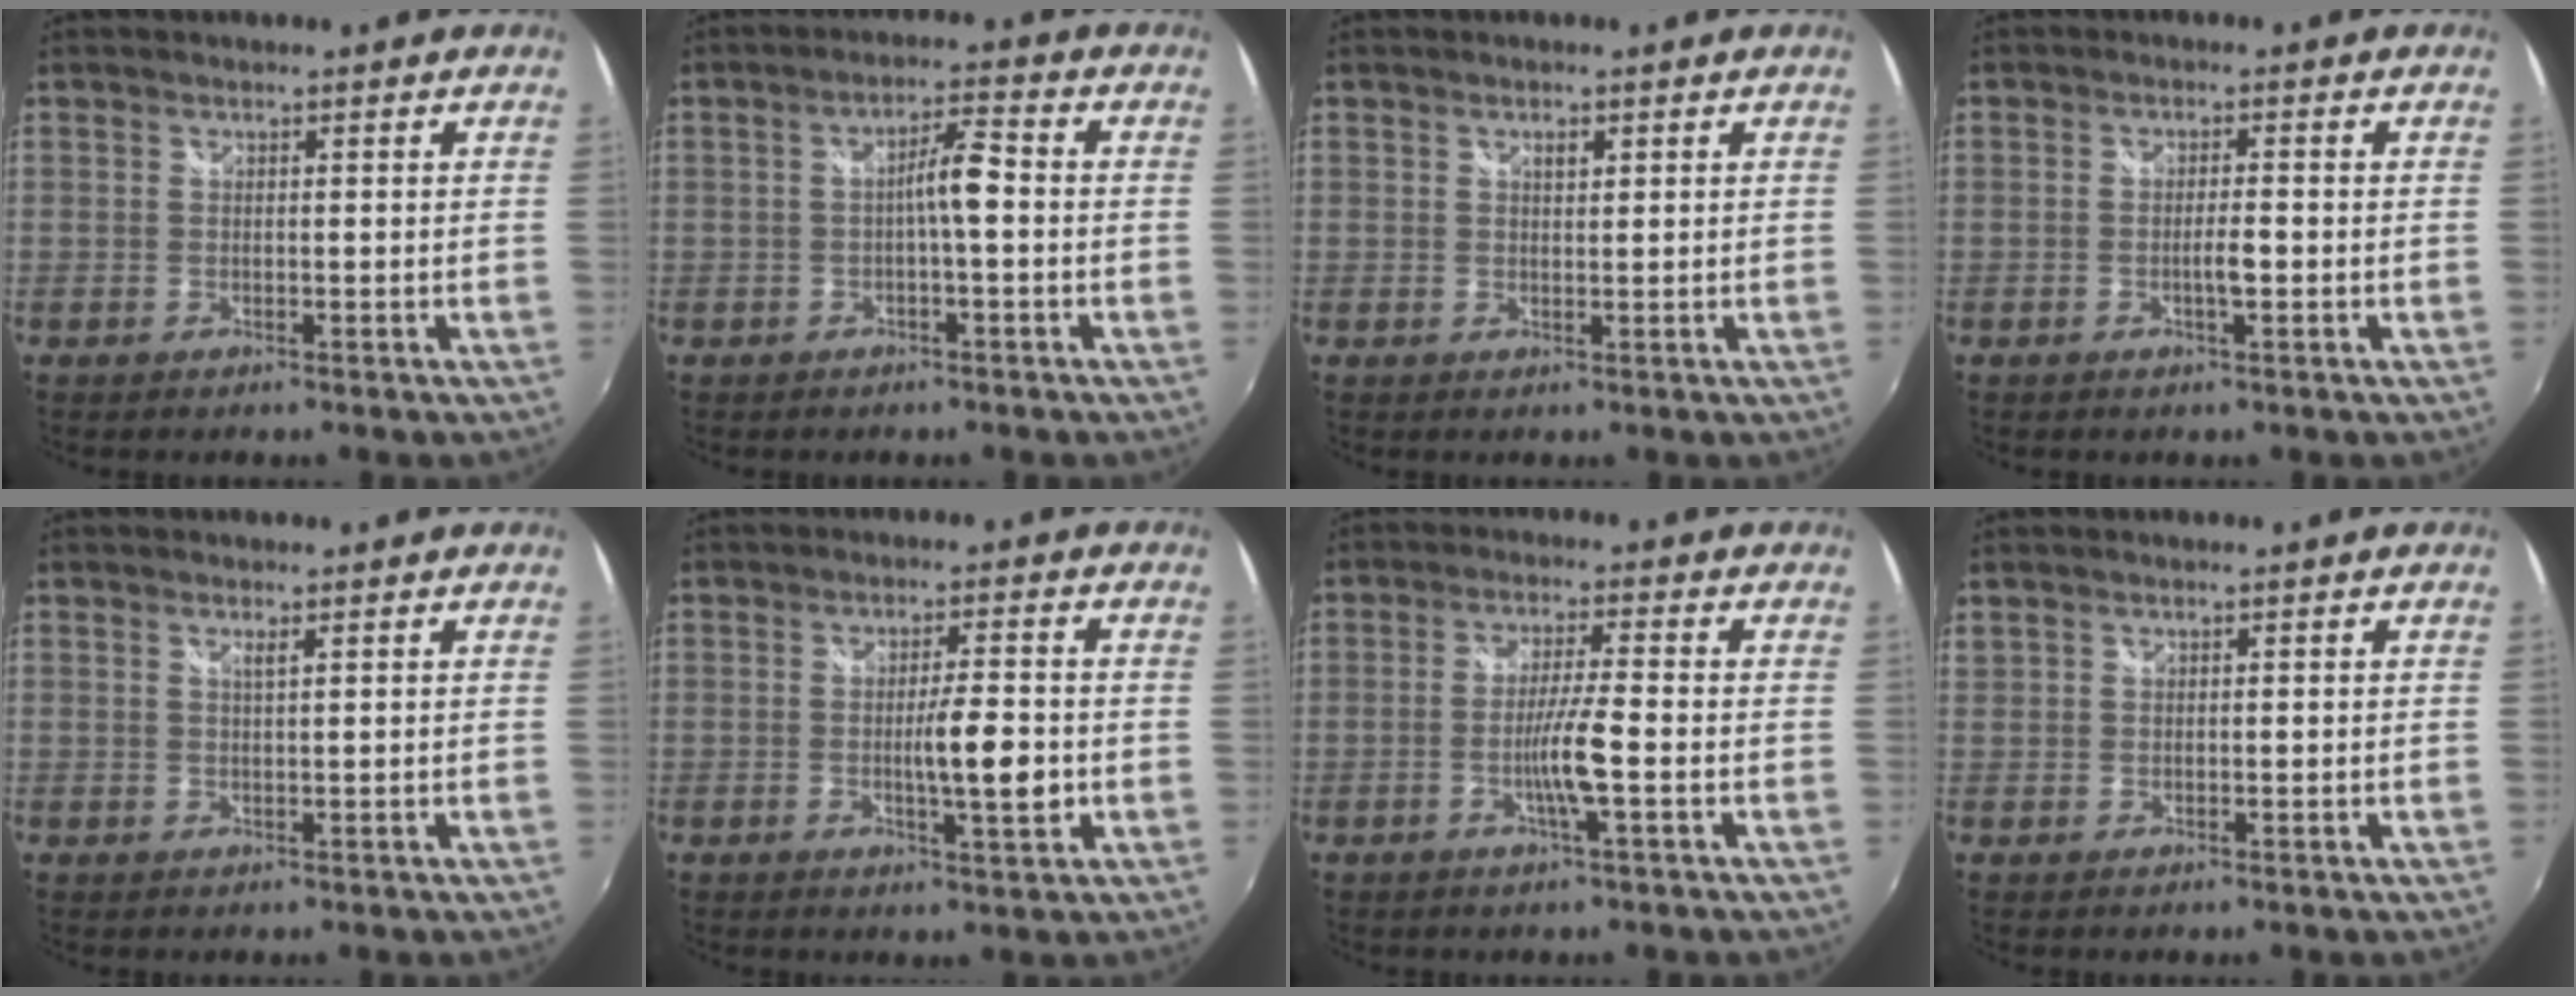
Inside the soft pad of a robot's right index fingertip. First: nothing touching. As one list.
[{"total": 5.9, "force": [-0.9, 0.2, 5.8], "torque": [-0.109, 0.012, -0.015]}, {"total": 1.4, "force": [0.7, 0.6, 1.0], "torque": [-0.015, 0.003, 0.012]}, {"total": 2.5, "force": [-0.8, 0.4, 2.4], "torque": [-0.042, -0.001, -0.014]}, {"total": 1.0, "force": [0.6, -0.1, 0.8], "torque": [-0.014, 0.000, 0.009]}, {"total": 6.7, "force": [-1.3, 0.7, 6.6], "torque": [-0.106, -0.010, -0.019]}, {"total": 5.8, "force": [-1.9, -0.4, 5.5], "torque": [-0.100, -0.006, -0.037]}, {"total": 0.8, "force": [0.6, 0.4, 0.4], "torque": [-0.004, 0.002, 0.012]}]